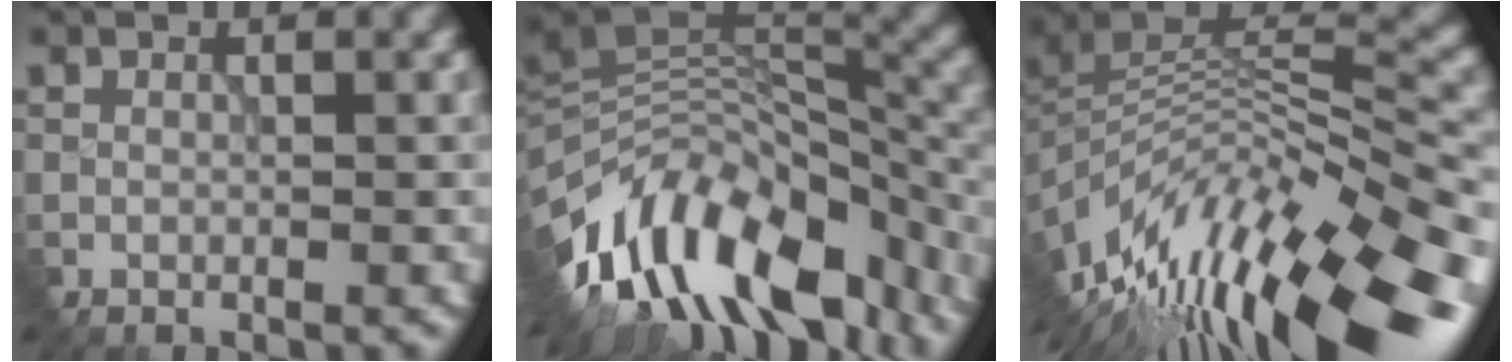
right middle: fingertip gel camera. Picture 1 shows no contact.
{"total": 14.3, "force": [-7.6, 6.7, 10.1], "torque": [-0.191, 0.014, -0.126]}
{"total": 13.2, "force": [-6.4, 5.4, 10.1], "torque": [-0.197, 0.017, -0.099]}